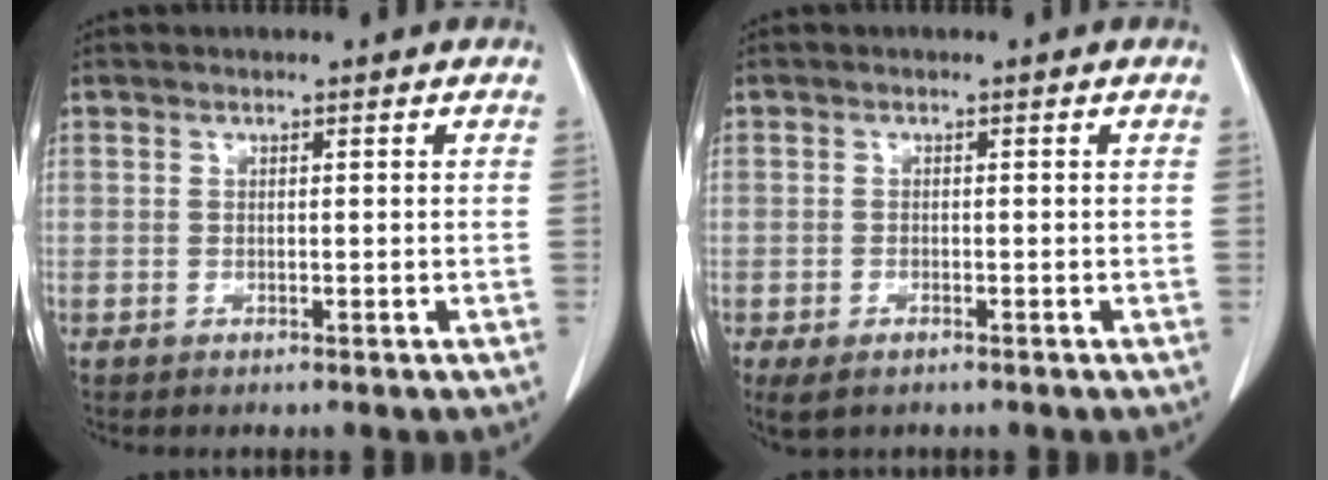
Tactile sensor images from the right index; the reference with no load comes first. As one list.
[{"total": 3.3, "force": [-2.2, 1.4, 2.0], "torque": [-0.040, -0.009, -0.031]}]